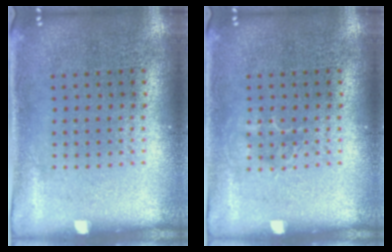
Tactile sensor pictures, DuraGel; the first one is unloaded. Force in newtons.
{"total": 1.0, "press": 0.9, "slide": 0.2}